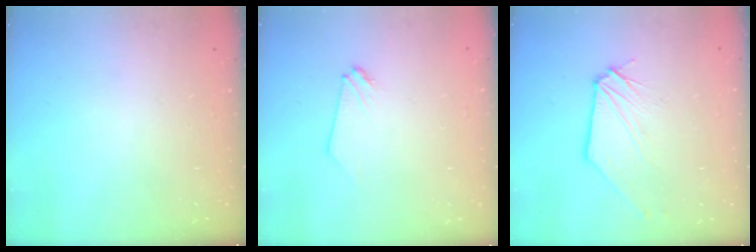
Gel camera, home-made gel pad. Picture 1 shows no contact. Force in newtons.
{"total": 0.0}
{"total": 1.0, "press": 1.0, "slide": 0.1}